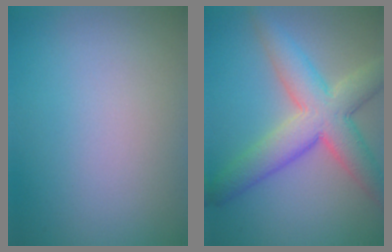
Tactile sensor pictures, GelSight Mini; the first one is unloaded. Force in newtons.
{"total": 7.4, "press": 7.4, "slide": 0.2}